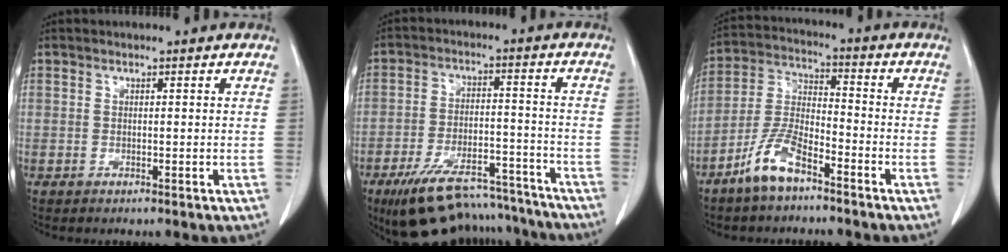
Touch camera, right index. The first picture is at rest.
{"total": 16.7, "force": [-14.4, 5.6, 6.4], "torque": [-0.102, 0.025, -0.213]}
{"total": 8.5, "force": [-5.8, 2.5, 5.7], "torque": [-0.130, -0.002, -0.116]}